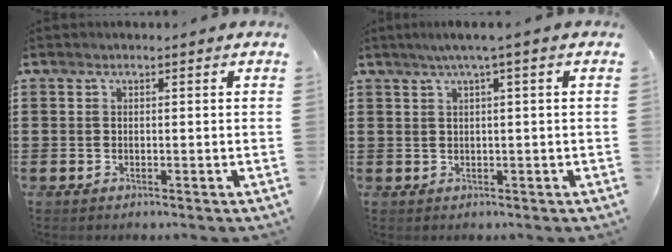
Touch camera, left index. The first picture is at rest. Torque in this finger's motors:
{"motor_torque": [0.74, -0.33, 0.35, 0.06]}